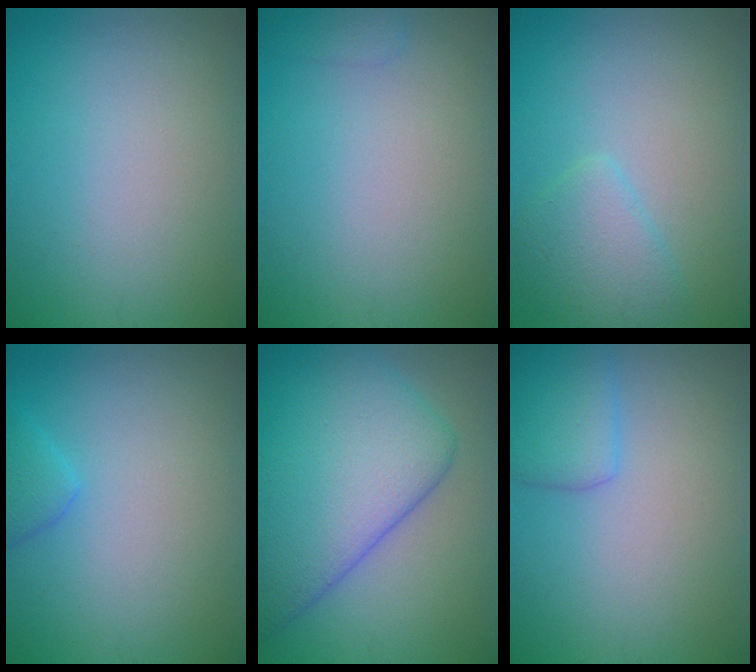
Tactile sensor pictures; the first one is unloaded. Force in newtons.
{"total": 1.1, "press": 1.1, "slide": 0.1}
{"total": 2.6, "press": 2.6, "slide": 0.2}
{"total": 1.7, "press": 1.7, "slide": 0.1}
{"total": 12.6, "press": 12.6, "slide": 0.1}
{"total": 2.7, "press": 2.7, "slide": 0.0}